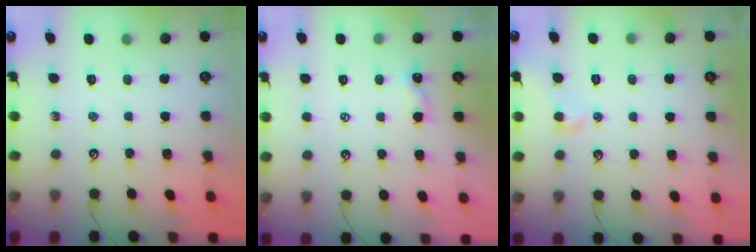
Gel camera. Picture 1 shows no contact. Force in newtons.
{"total": 0.9, "press": 0.9, "slide": 0.3}
{"total": 0.5, "press": 0.5, "slide": 0.3}